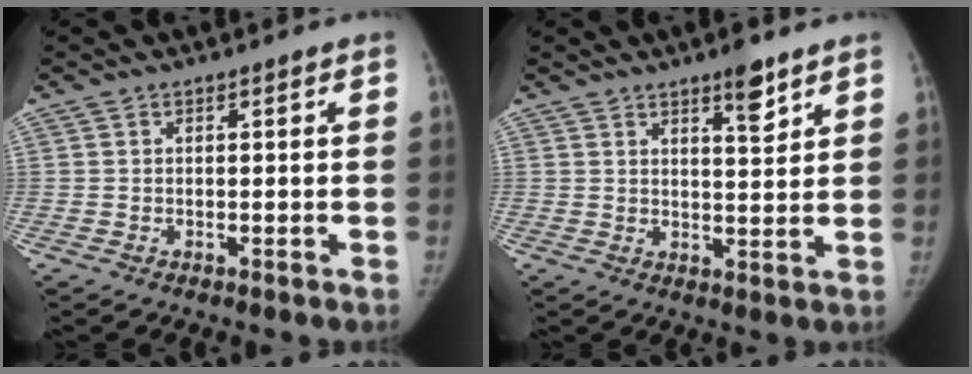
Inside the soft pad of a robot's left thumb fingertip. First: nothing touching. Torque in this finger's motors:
{"motor_torque": [0.55, -0.34, 0.52, -0.69, 0.08]}